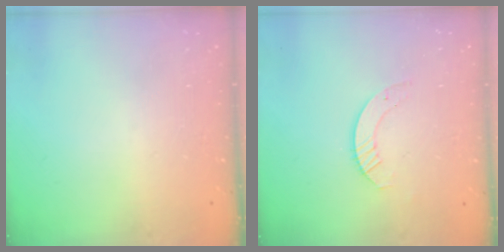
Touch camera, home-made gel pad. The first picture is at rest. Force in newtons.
{"total": 3.3, "press": 3.3, "slide": 0.3}